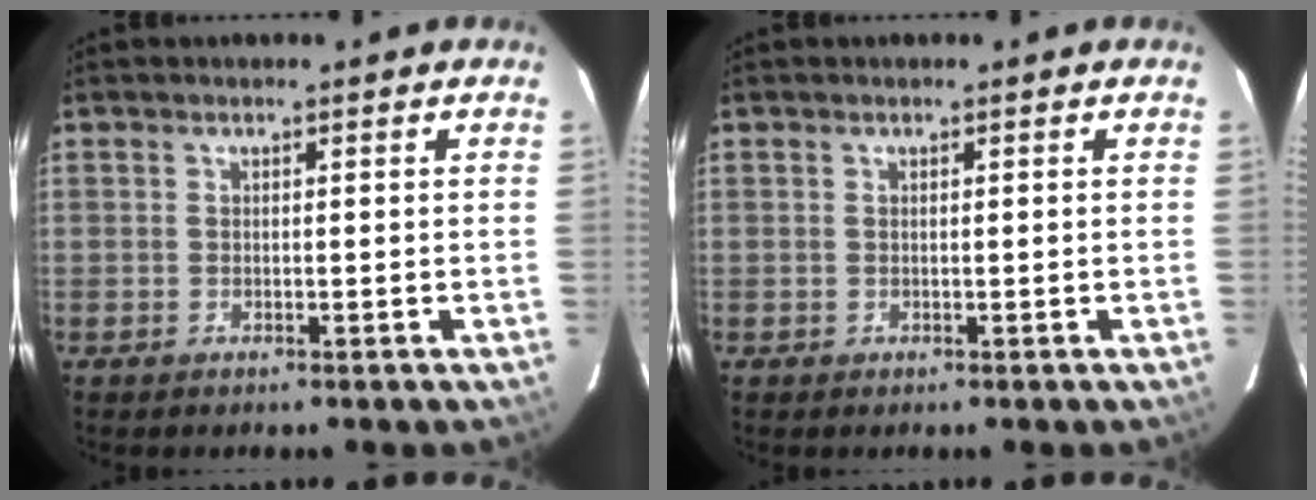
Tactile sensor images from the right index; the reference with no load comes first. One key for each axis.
{"total": 0.0}